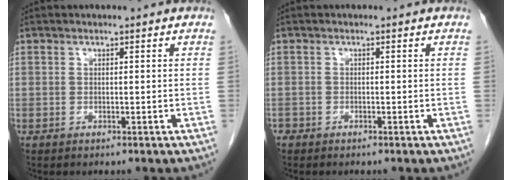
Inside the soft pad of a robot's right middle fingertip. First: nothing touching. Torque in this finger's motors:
{"motor_torque": [0.04, 0.06, -0.01, -0.01]}